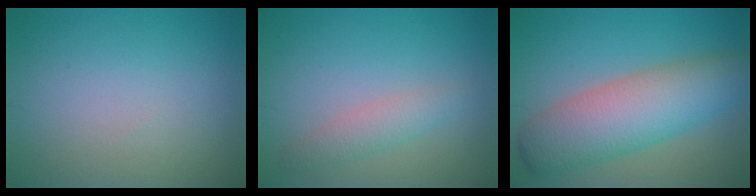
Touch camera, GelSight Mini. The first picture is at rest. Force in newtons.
{"total": 1.3, "press": 1.3, "slide": 0.3}
{"total": 8.3, "press": 8.3, "slide": 0.2}